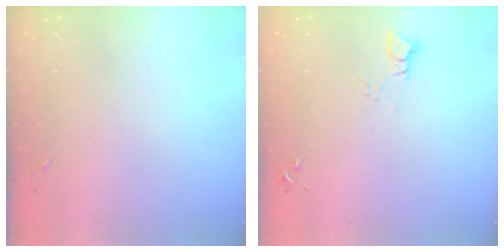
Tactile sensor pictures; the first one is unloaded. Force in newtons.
{"total": 4.0, "press": 3.9, "slide": 0.3}